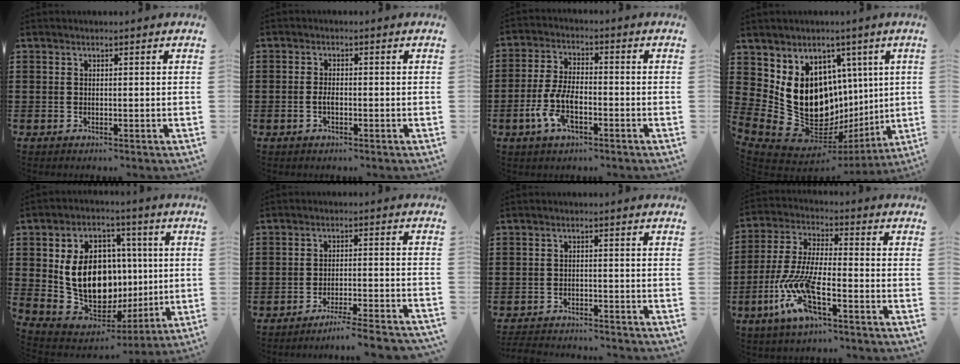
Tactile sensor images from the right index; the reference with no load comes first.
{"total": 1.7, "force": [-0.6, 0.6, 1.5], "torque": [-0.037, -0.002, -0.014]}
{"total": 7.3, "force": [-2.8, 3.4, 5.8], "torque": [-0.140, -0.003, -0.059]}
{"total": 17.1, "force": [0.4, 13.2, 10.9], "torque": [-0.268, -0.041, 0.025]}
{"total": 14.4, "force": [1.4, 10.5, 9.8], "torque": [-0.212, -0.004, 0.032]}
{"total": 4.9, "force": [-4.5, -1.0, 1.6], "torque": [-0.029, -0.017, -0.087]}
{"total": 2.8, "force": [-2.8, 0.0, -0.1], "torque": [-0.006, -0.005, -0.059]}
{"total": 10.6, "force": [-5.8, 2.7, 8.4], "torque": [-0.214, -0.016, -0.120]}